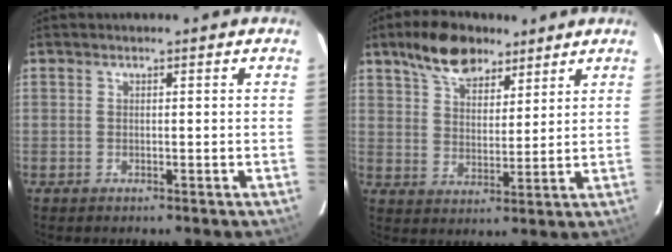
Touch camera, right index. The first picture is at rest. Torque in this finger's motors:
{"motor_torque": [0.36, 0.36, 0.21, 0.06]}